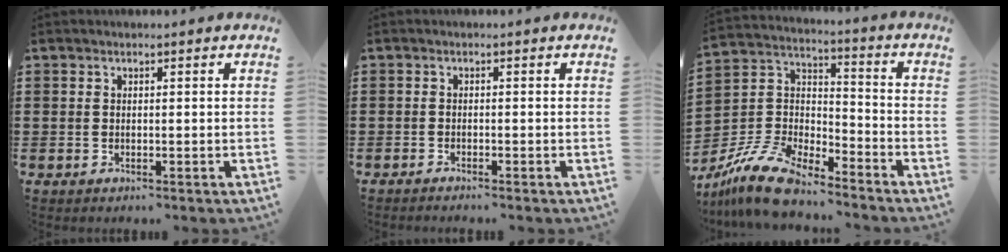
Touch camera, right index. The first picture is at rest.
{"total": 0.9, "force": [-0.9, -0.2, 0.1], "torque": [-0.004, -0.003, -0.017]}
{"total": 11.7, "force": [-10.3, 2.9, 4.8], "torque": [-0.116, 0.027, -0.209]}